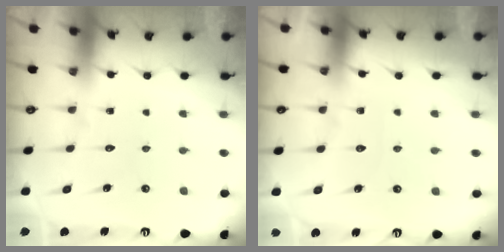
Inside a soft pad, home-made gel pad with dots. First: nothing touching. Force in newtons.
{"total": 4.3, "press": 4.3, "slide": 0.5}